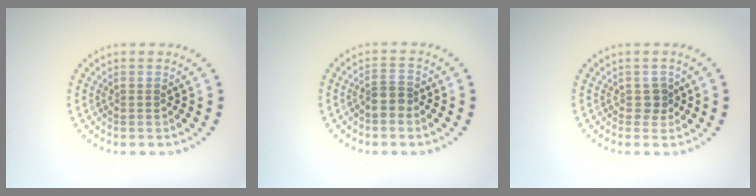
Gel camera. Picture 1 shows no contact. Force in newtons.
{"total": 2.1, "press": 1.7, "slide": 1.1}
{"total": 1.0, "press": 0.8, "slide": 0.6}